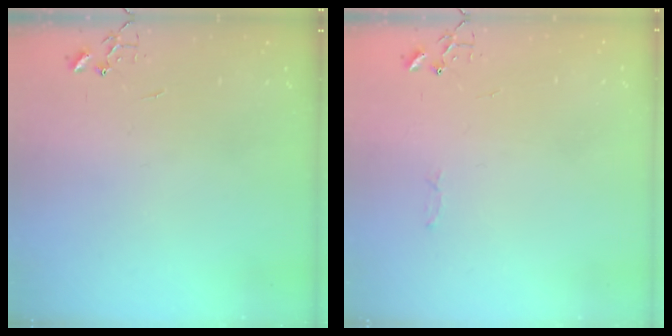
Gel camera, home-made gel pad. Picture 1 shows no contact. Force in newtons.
{"total": 2.8, "press": 2.8, "slide": 0.4}